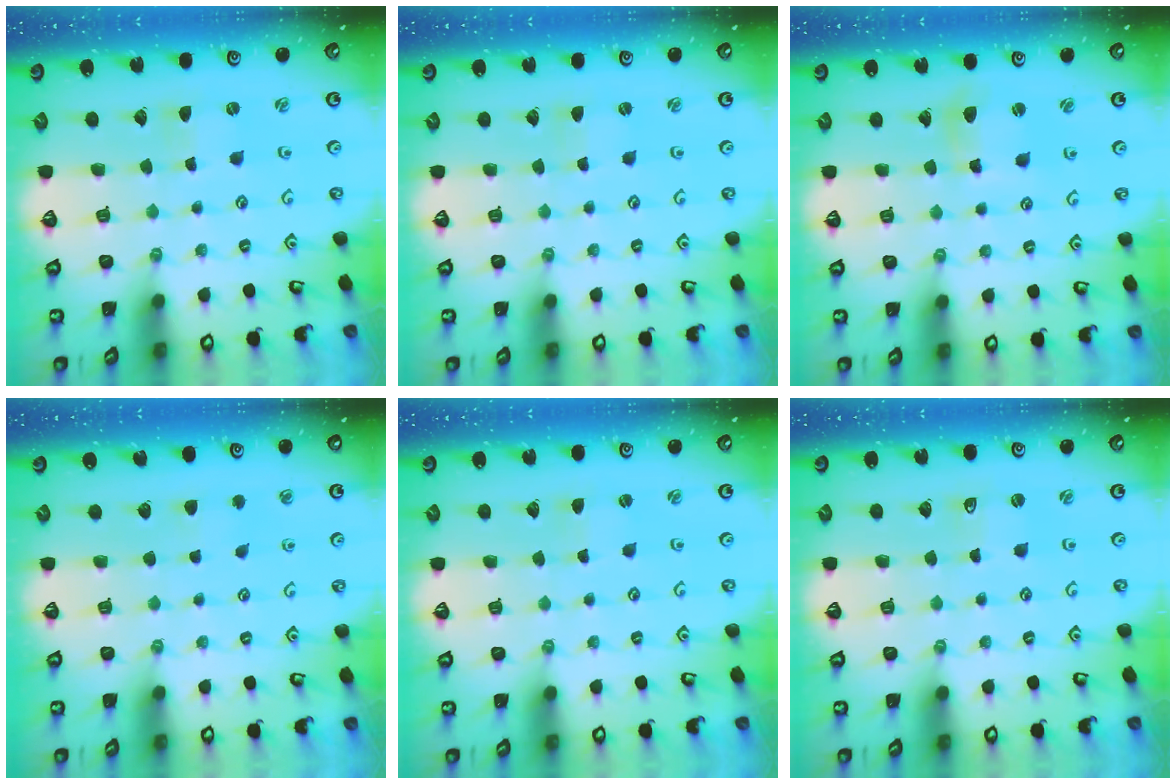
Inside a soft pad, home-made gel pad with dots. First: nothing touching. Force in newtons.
{"total": 1.4, "press": 1.4, "slide": 0.2}
{"total": 5.9, "press": 5.8, "slide": 1.0}
{"total": 2.9, "press": 2.9, "slide": 0.4}
{"total": 1.4, "press": 1.4, "slide": 0.3}
{"total": 2.3, "press": 2.2, "slide": 0.4}